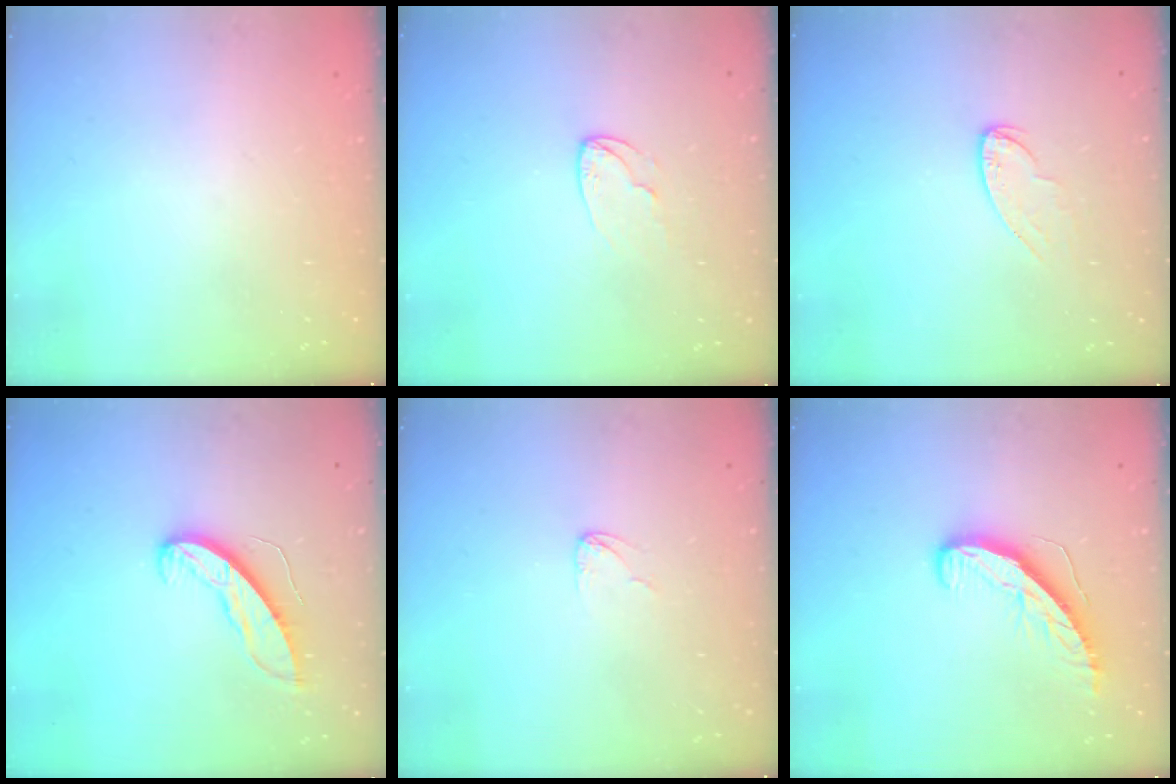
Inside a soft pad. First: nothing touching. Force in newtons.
{"total": 6.0, "press": 6.0, "slide": 0.4}
{"total": 6.5, "press": 6.5, "slide": 0.3}
{"total": 9.0, "press": 9.0, "slide": 0.3}
{"total": 2.7, "press": 2.7, "slide": 0.2}
{"total": 9.0, "press": 9.0, "slide": 0.6}